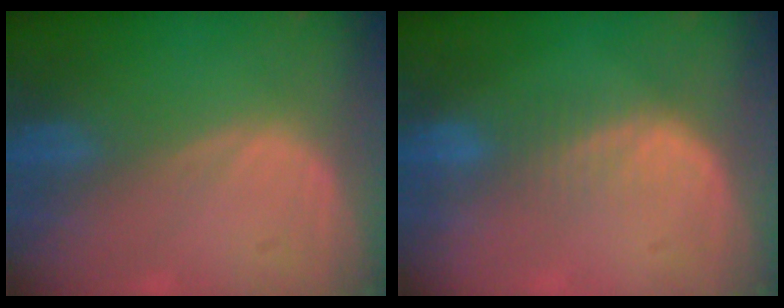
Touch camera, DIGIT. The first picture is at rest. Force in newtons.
{"total": 3.1, "press": 2.6, "slide": 1.7}